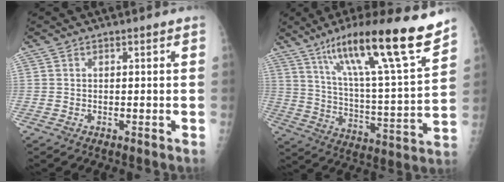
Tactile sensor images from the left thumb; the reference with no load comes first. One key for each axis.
{"total": 23.1, "fx": 15.8, "fy": 2.2, "fz": 16.7, "tx": -0.250, "ty": -0.060, "tz": 0.262}